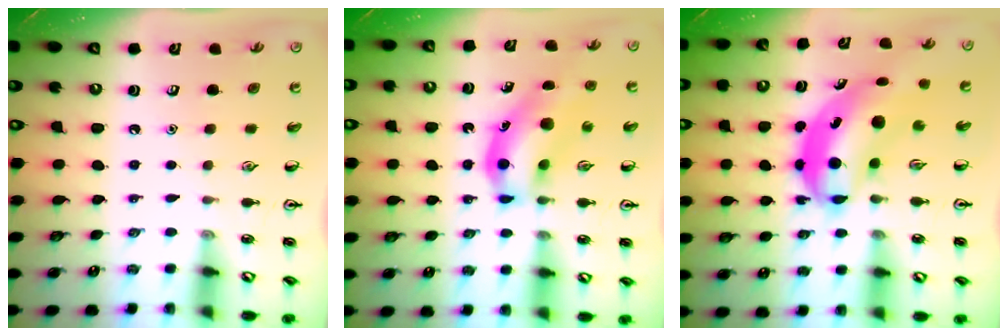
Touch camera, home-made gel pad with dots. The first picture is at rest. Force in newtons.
{"total": 12.3, "press": 11.7, "slide": 3.9}
{"total": 7.7, "press": 7.5, "slide": 1.9}